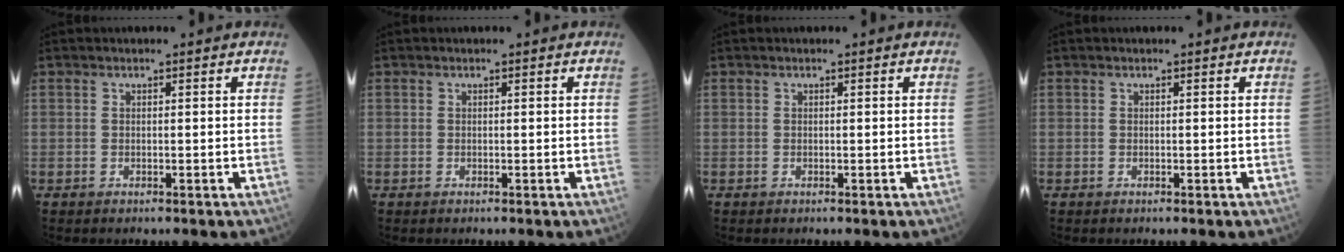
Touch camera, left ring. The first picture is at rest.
{"total": 0.0}
{"total": 0.0}
{"total": 0.0}